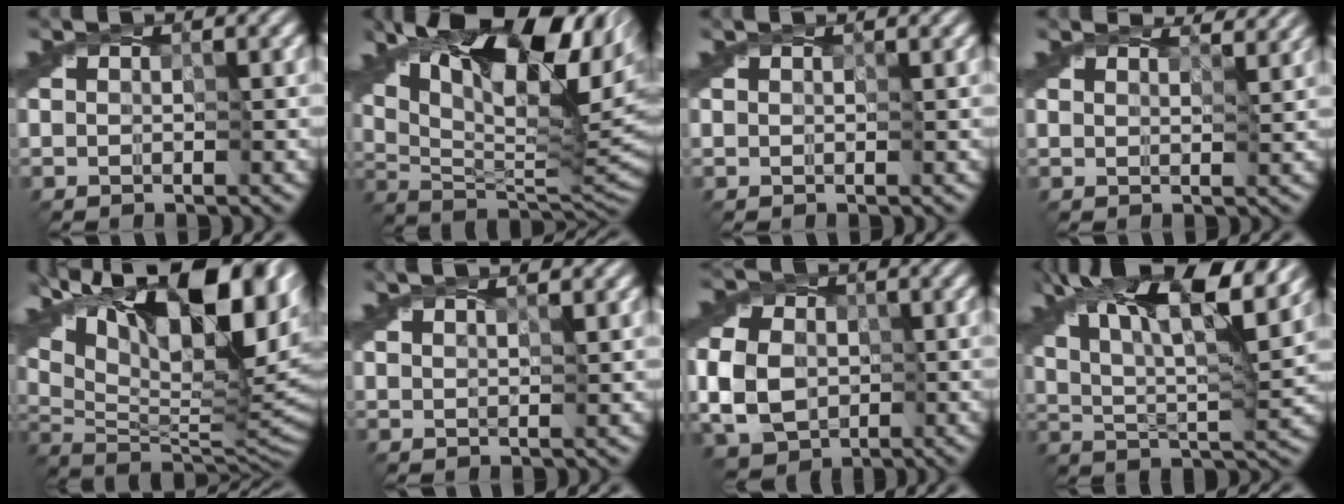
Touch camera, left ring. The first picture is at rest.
{"total": 15.6, "force": [7.6, 5.6, 12.5], "torque": [-0.201, 0.024, 0.127]}
{"total": 0.0}
{"total": 3.0, "force": [2.6, 0.7, 1.3], "torque": [-0.028, 0.002, 0.025]}
{"total": 17.7, "force": [8.4, 7.5, 13.7], "torque": [-0.226, 0.051, 0.143]}
{"total": 1.3, "force": [1.2, -0.1, 0.6], "torque": [-0.009, -0.002, 0.012]}
{"total": 6.5, "force": [-0.9, 5.3, 3.6], "torque": [-0.093, -0.001, -0.032]}
{"total": 13.3, "force": [7.9, 4.2, 9.9], "torque": [-0.164, 0.024, 0.105]}